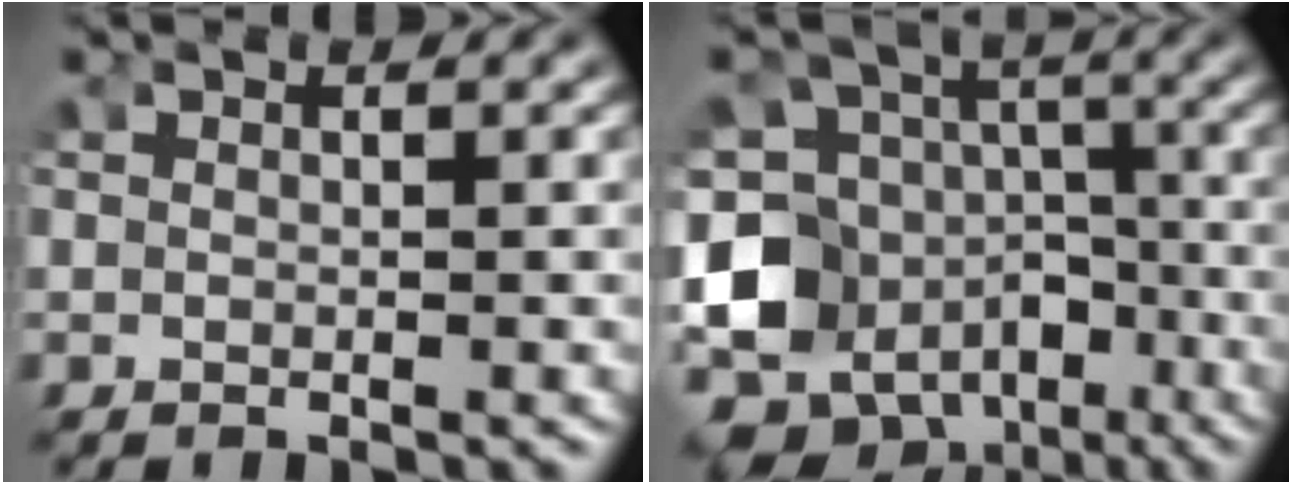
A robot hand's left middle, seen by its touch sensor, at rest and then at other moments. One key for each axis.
{"total": 12.7, "fx": -3.6, "fy": 10.5, "fz": 6.1, "tx": -0.128, "ty": -0.060, "tz": -0.051}